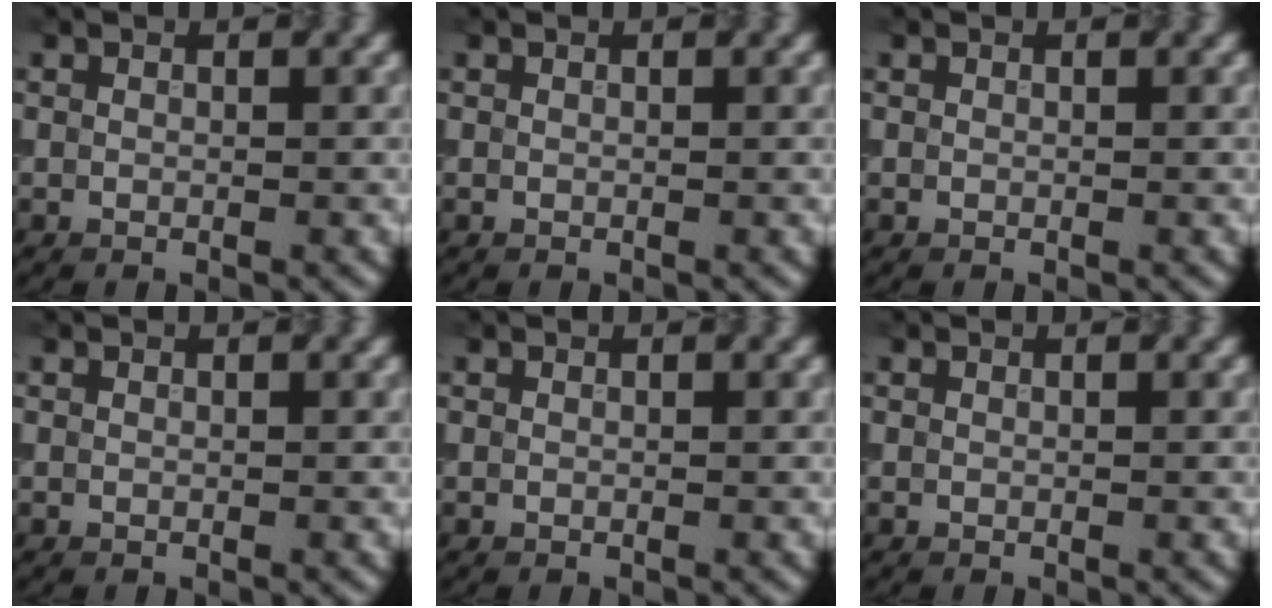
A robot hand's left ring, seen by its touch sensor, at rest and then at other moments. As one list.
[{"total": 0.0}, {"total": 0.0}, {"total": 0.0}, {"total": 0.0}, {"total": 0.0}]